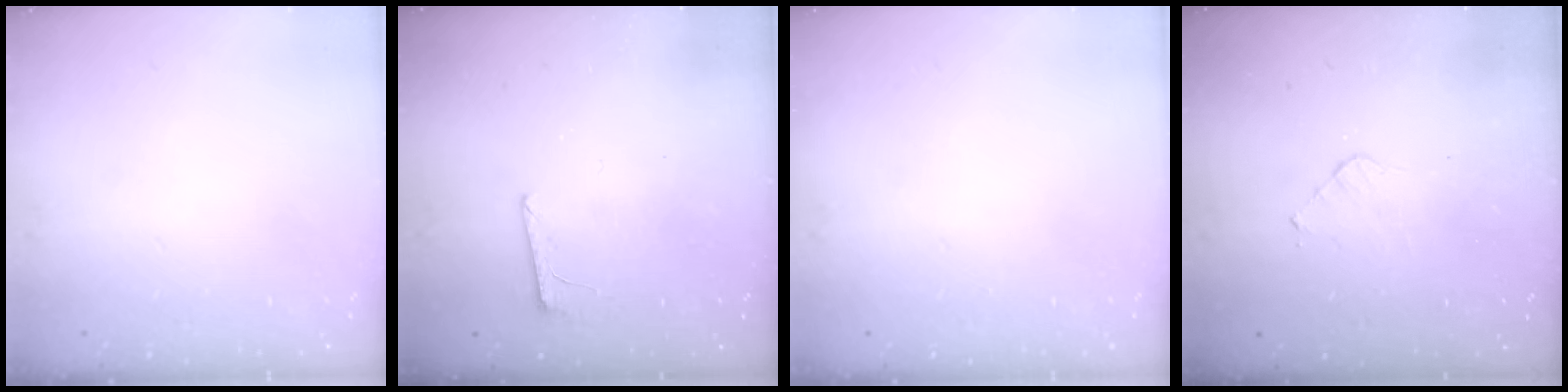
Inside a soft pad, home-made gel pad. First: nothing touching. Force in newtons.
{"total": 6.2, "press": 6.2, "slide": 0.5}
{"total": 0.0}
{"total": 3.5, "press": 3.5, "slide": 0.2}